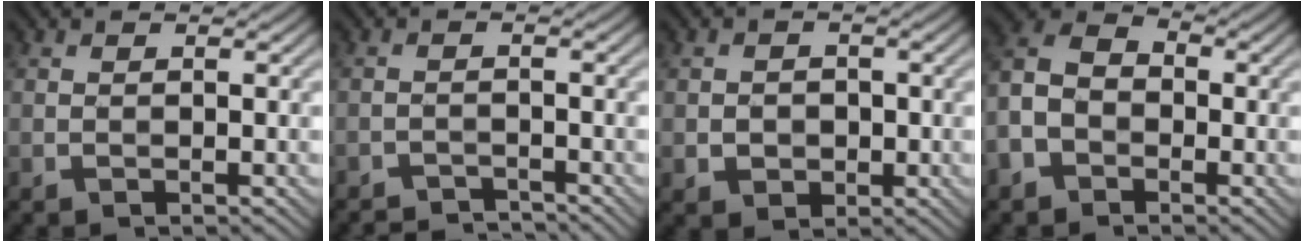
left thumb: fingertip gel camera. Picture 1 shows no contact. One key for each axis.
{"total": 3.0, "fx": -3.0, "fy": 0.6, "fz": 0.5, "tx": -0.002, "ty": 0.001, "tz": -0.055}
{"total": 2.8, "fx": -0.6, "fy": 2.5, "fz": 1.1, "tx": -0.016, "ty": -0.005, "tz": -0.013}
{"total": 6.5, "fx": -2.9, "fy": 4.7, "fz": 3.4, "tx": -0.090, "ty": 0.000, "tz": -0.072}